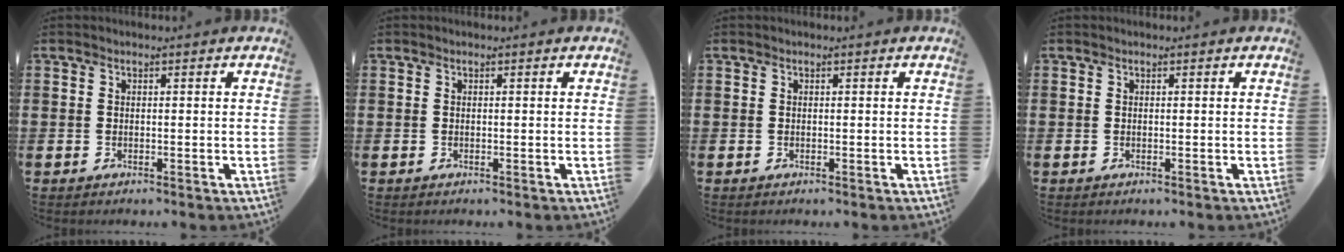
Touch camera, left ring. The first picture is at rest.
{"total": 0.0}
{"total": 0.0}
{"total": 0.0}